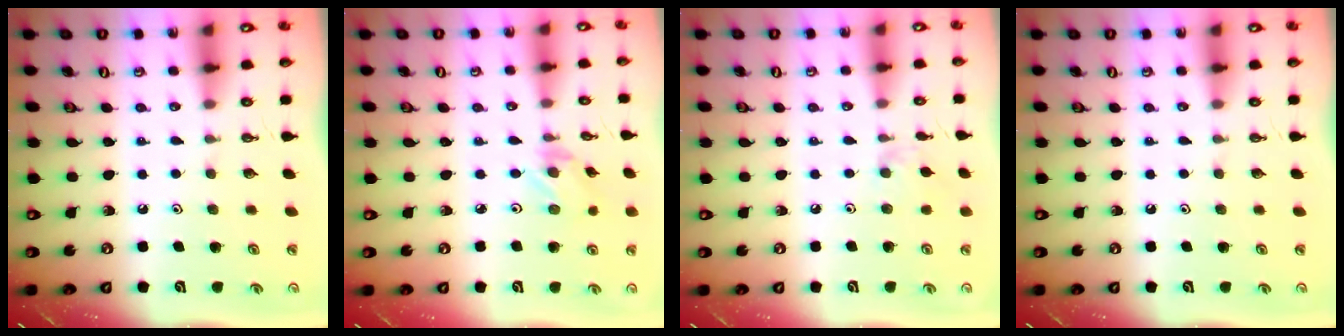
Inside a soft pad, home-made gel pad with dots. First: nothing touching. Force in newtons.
{"total": 2.1, "press": 2.1, "slide": 0.3}
{"total": 3.3, "press": 3.3, "slide": 0.7}
{"total": 0.0}